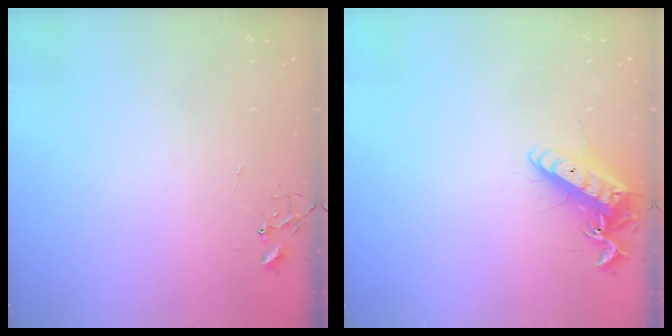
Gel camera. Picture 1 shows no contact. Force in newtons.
{"total": 13.9, "press": 13.9, "slide": 1.3}